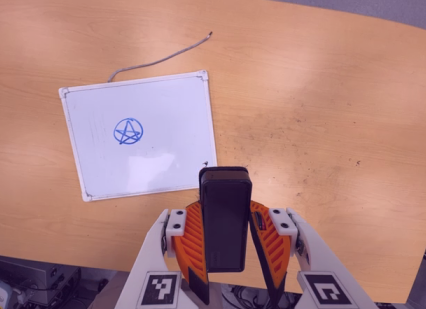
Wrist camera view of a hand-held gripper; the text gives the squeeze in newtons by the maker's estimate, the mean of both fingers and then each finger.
{"total": 6.1, "left": 5.1, "right": 7.1}